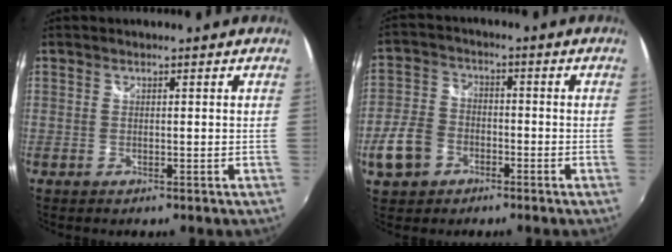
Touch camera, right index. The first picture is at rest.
{"total": 8.7, "force": [-4.0, 6.6, 4.0], "torque": [-0.100, 0.012, -0.076]}